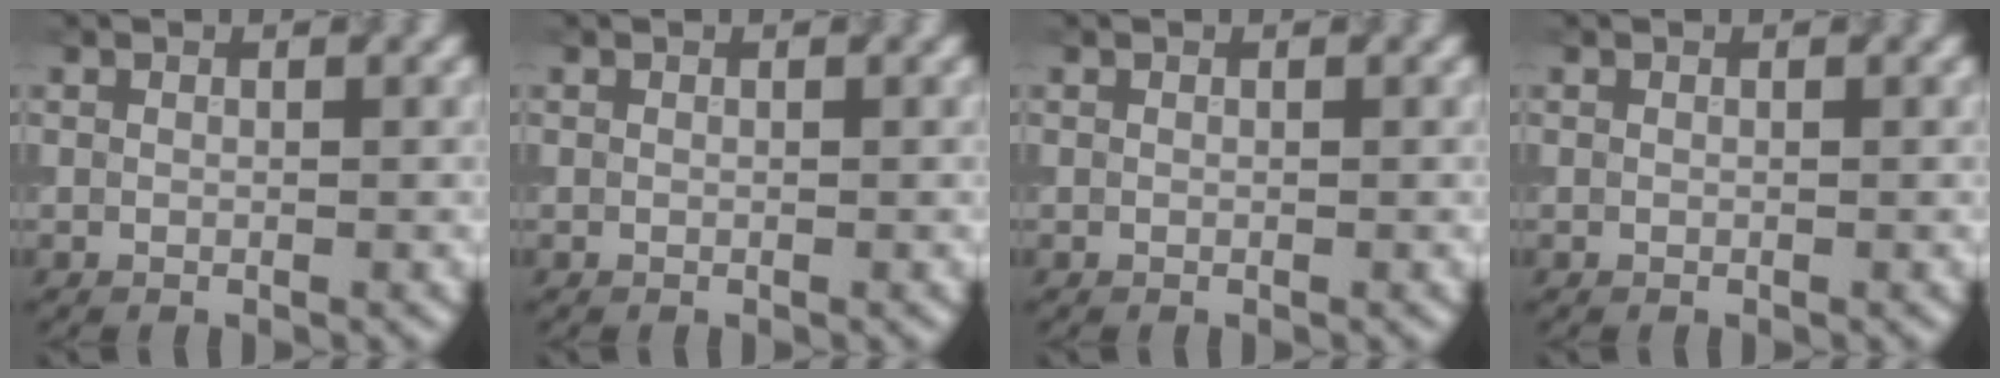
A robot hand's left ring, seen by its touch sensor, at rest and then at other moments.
{"total": 0.0}
{"total": 0.0}
{"total": 0.0}